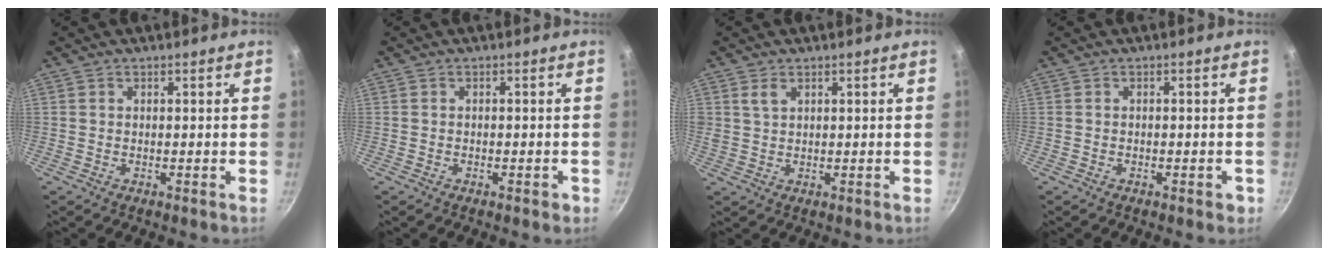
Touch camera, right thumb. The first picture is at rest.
{"total": 1.4, "force": [-0.7, 0.8, 0.9], "torque": [-0.012, 0.009, -0.005]}
{"total": 2.4, "force": [1.2, 1.5, 1.4], "torque": [-0.022, -0.004, 0.025]}
{"total": 1.6, "force": [-0.8, 0.9, 1.1], "torque": [-0.013, 0.010, -0.006]}